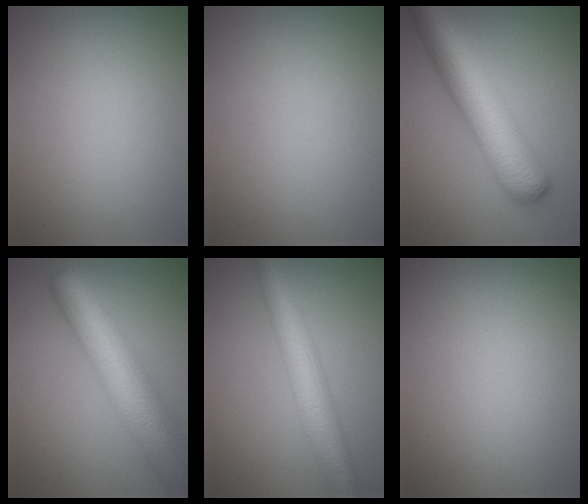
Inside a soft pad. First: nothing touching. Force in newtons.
{"total": 0.0}
{"total": 9.3, "press": 9.2, "slide": 0.3}
{"total": 11.3, "press": 11.3, "slide": 0.5}
{"total": 7.0, "press": 7.0, "slide": 0.1}
{"total": 0.0}